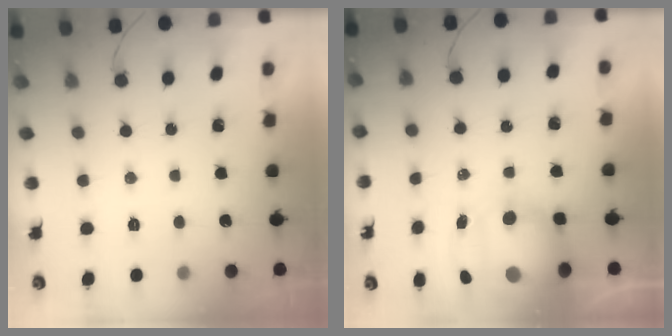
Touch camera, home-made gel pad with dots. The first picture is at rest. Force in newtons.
{"total": 12.6, "press": 12.3, "slide": 2.7}